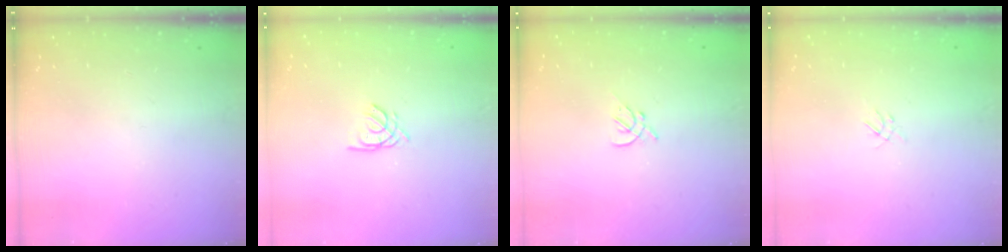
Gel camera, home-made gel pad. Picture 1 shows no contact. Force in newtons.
{"total": 1.6, "press": 1.5, "slide": 0.4}
{"total": 2.0, "press": 1.9, "slide": 0.5}
{"total": 1.2, "press": 1.1, "slide": 0.5}